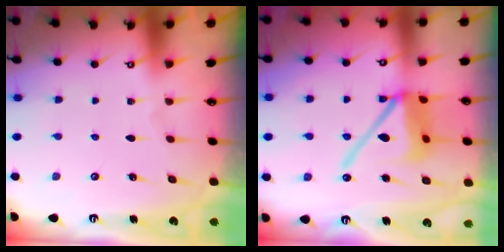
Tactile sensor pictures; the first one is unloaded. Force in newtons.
{"total": 13.7, "press": 13.6, "slide": 1.9}